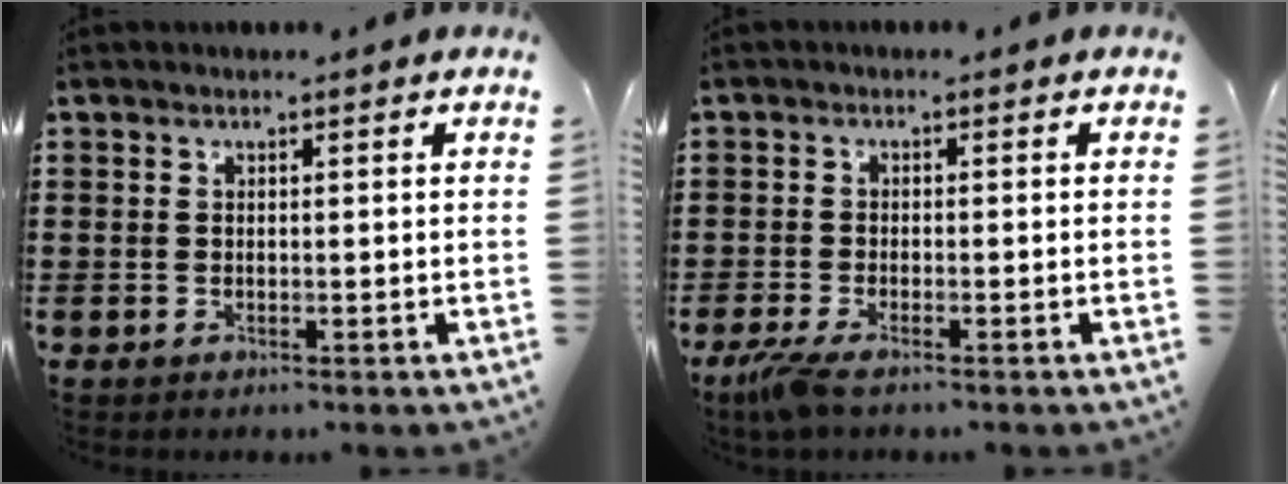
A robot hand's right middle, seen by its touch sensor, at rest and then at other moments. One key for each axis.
{"total": 2.6, "fx": -1.8, "fy": 0.1, "fz": 1.9, "tx": -0.052, "ty": -0.012, "tz": -0.038}